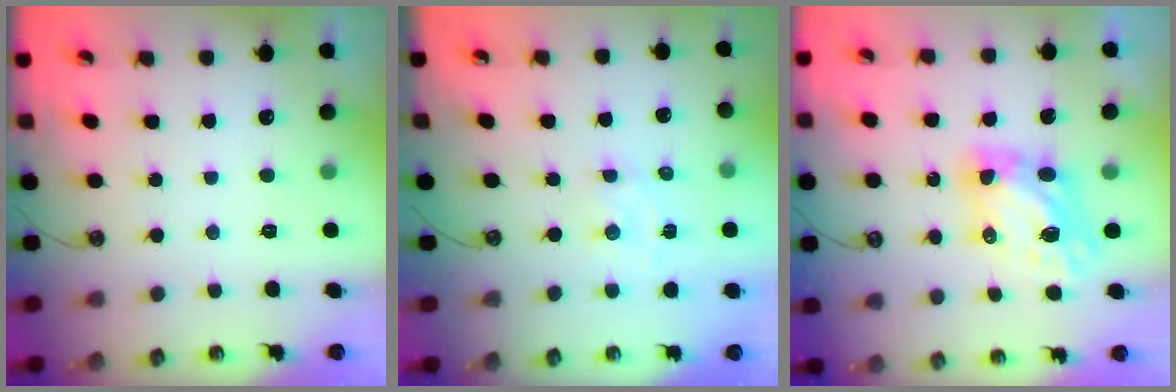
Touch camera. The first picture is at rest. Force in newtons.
{"total": 2.1, "press": 2.1, "slide": 0.5}
{"total": 7.4, "press": 7.4, "slide": 0.6}